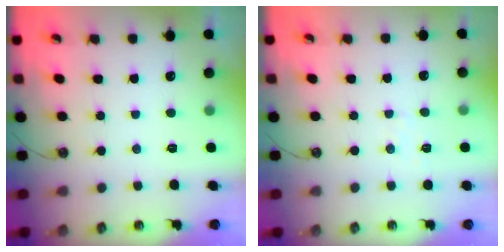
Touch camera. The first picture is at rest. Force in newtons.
{"total": 4.2, "press": 4.2, "slide": 0.5}